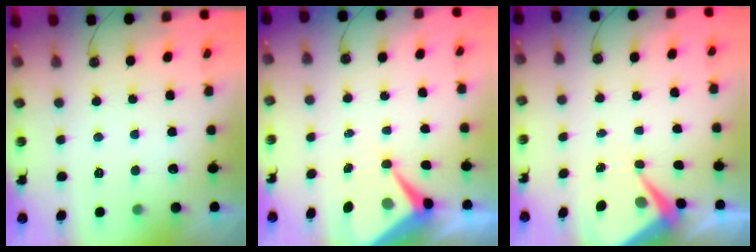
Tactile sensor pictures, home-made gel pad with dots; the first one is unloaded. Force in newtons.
{"total": 7.8, "press": 7.8, "slide": 0.7}
{"total": 5.6, "press": 5.6, "slide": 0.5}